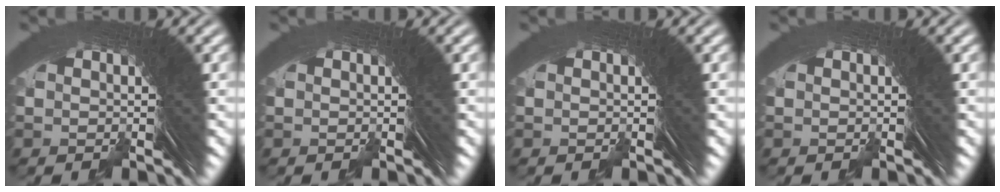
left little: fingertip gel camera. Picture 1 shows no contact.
{"total": 0.0}
{"total": 0.0}
{"total": 0.0}